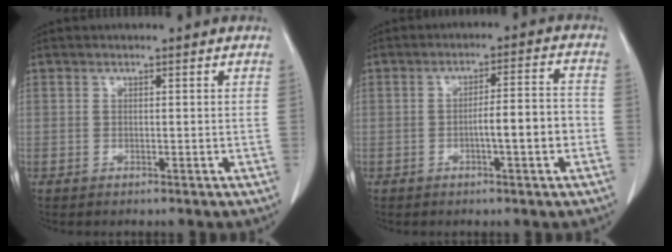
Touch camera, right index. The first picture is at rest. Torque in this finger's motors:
{"motor_torque": [0.91, -0.51, 0.25, 0.05]}